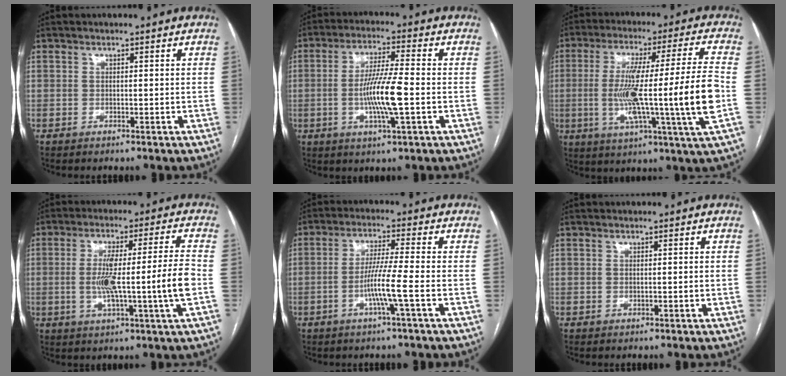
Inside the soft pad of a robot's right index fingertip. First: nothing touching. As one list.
[{"total": 9.4, "force": [-1.7, 0.4, 9.2], "torque": [-0.177, -0.006, -0.036]}, {"total": 19.9, "force": [-2.6, -1.3, 19.7], "torque": [-0.310, -0.003, -0.054]}, {"total": 12.0, "force": [-1.7, -0.8, 11.9], "torque": [-0.209, 0.008, -0.029]}, {"total": 6.5, "force": [-2.2, -1.2, 6.0], "torque": [-0.118, -0.005, -0.045]}, {"total": 0.0}]